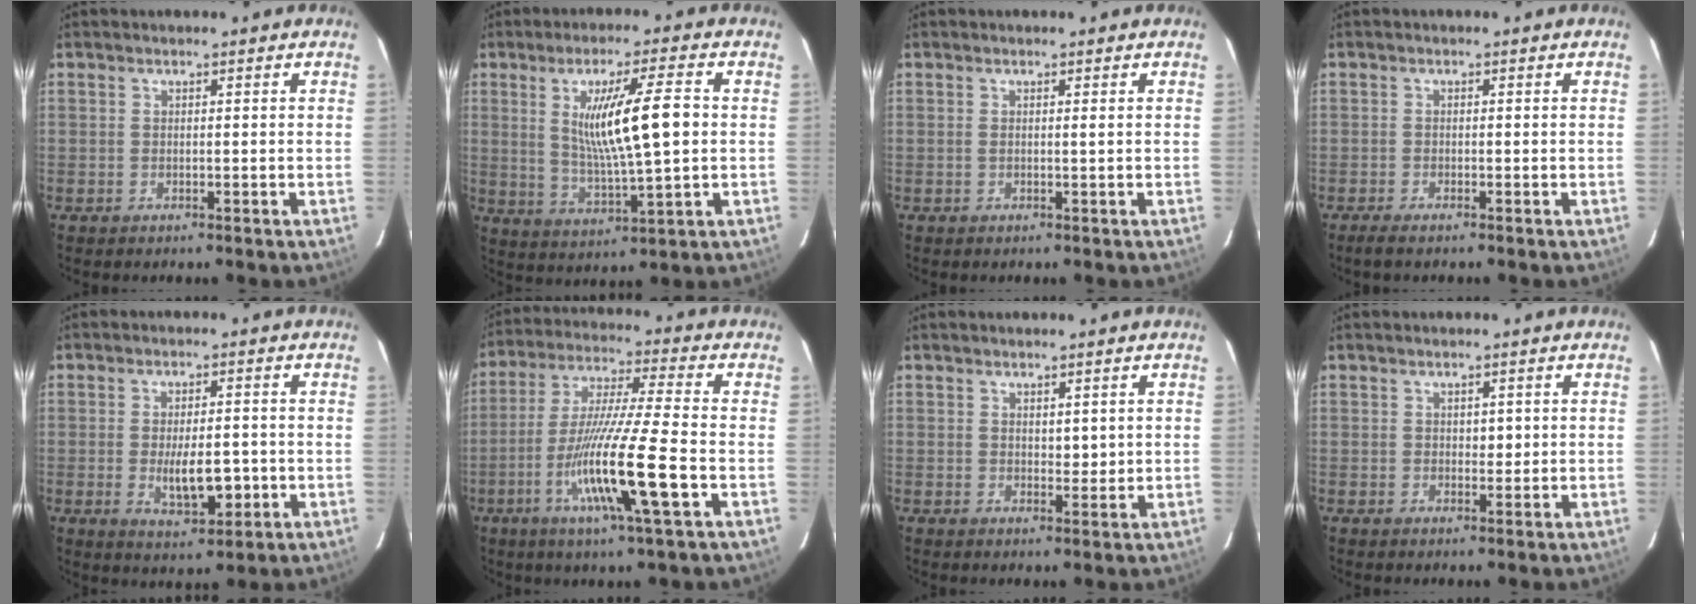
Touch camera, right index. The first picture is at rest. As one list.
[{"total": 11.8, "force": [1.6, 0.7, 11.6], "torque": [-0.208, -0.004, 0.035]}, {"total": 0.6, "force": [0.2, -0.1, 0.5], "torque": [-0.013, -0.001, 0.003]}, {"total": 2.0, "force": [-1.5, 0.2, 1.2], "torque": [-0.025, -0.005, -0.025]}, {"total": 7.1, "force": [-1.4, 2.5, 6.5], "torque": [-0.109, -0.008, -0.014]}, {"total": 15.7, "force": [-5.0, -0.4, 14.9], "torque": [-0.291, -0.021, -0.093]}, {"total": 2.1, "force": [0.8, 1.2, 1.6], "torque": [-0.019, -0.005, 0.014]}, {"total": 1.7, "force": [0.4, 1.1, 1.3], "torque": [-0.015, 0.000, 0.006]}]